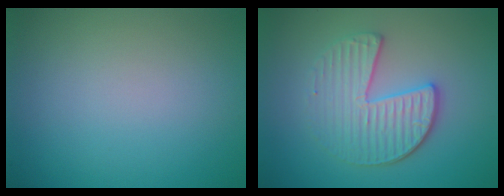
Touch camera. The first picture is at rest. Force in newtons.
{"total": 4.1, "press": 3.6, "slide": 1.8}